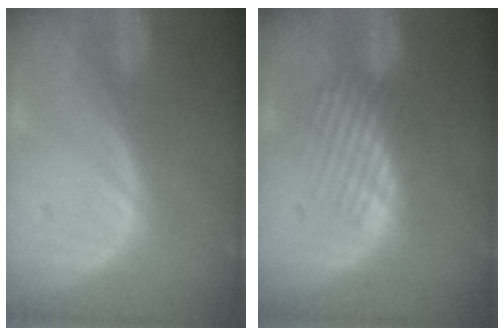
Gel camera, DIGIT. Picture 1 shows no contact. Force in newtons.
{"total": 4.0, "press": 4.0, "slide": 0.4}